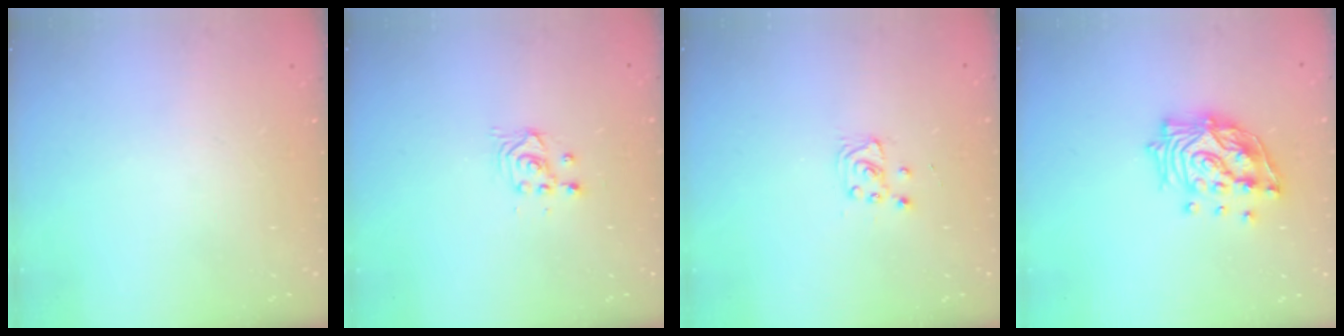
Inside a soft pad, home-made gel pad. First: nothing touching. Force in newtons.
{"total": 2.5, "press": 2.5, "slide": 0.2}
{"total": 4.4, "press": 4.4, "slide": 0.5}
{"total": 14.1, "press": 14.0, "slide": 1.4}